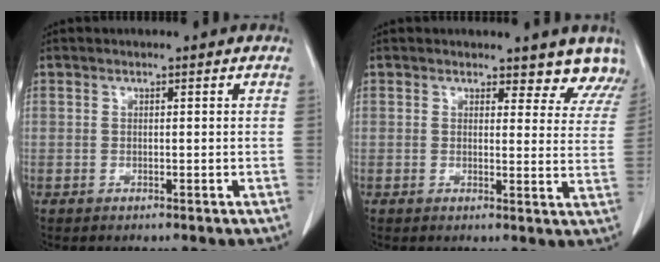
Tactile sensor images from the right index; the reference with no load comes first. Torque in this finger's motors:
{"motor_torque": [0.37, 0.37, 0.03, 0.00]}